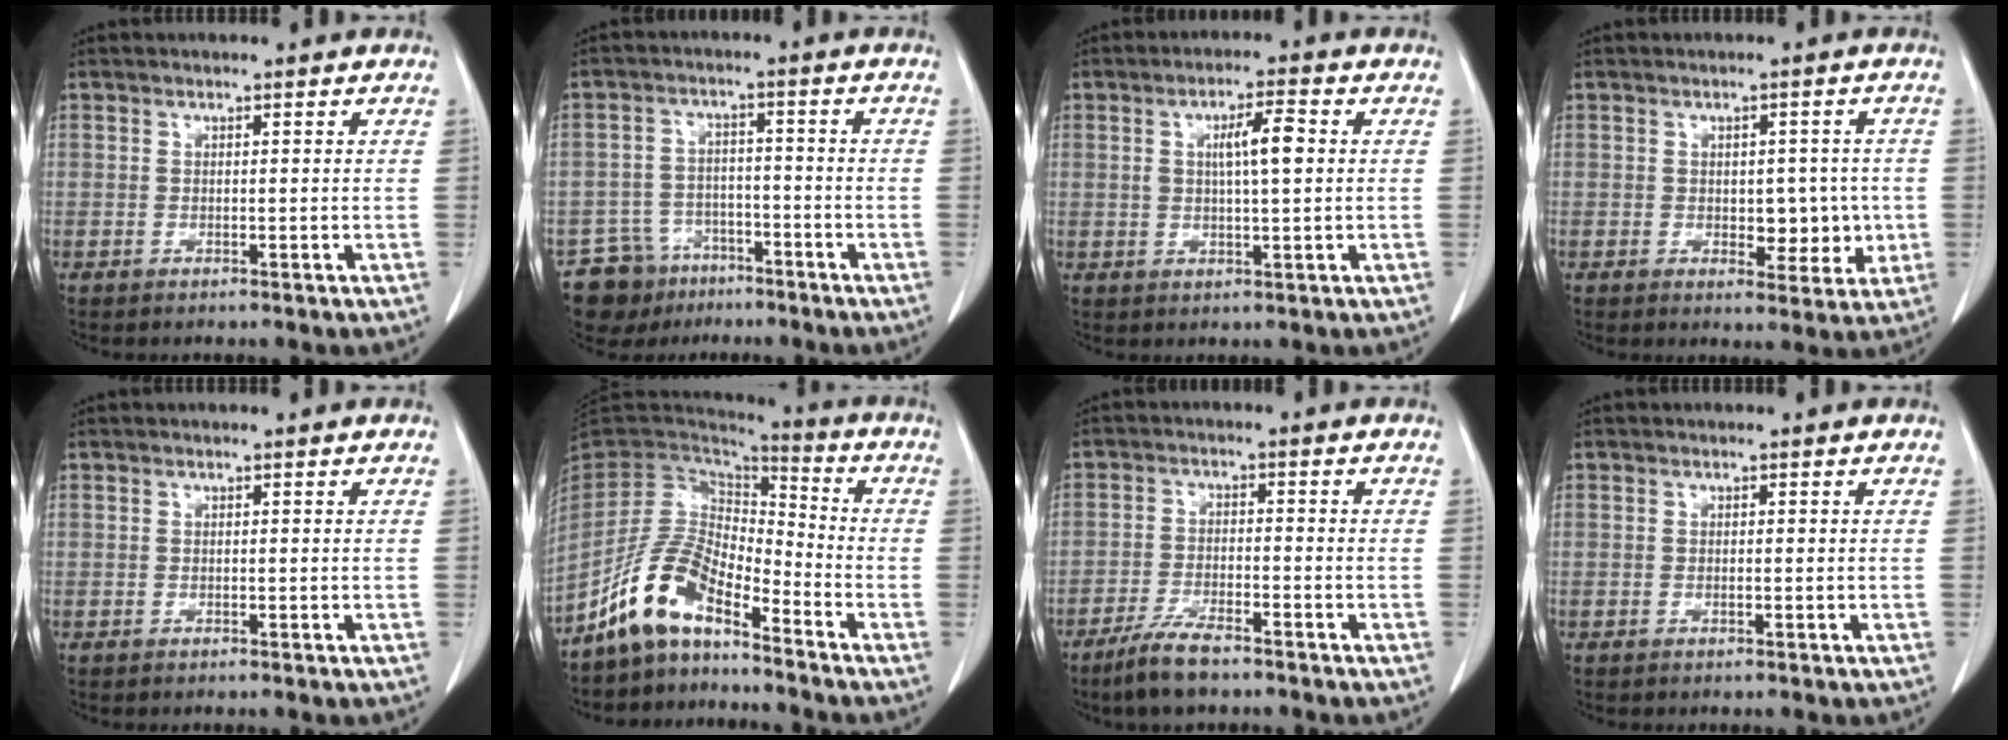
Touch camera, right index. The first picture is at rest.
{"total": 7.5, "force": [-5.2, 5.4, 0.2], "torque": [-0.002, 0.020, -0.082]}
{"total": 5.7, "force": [1.1, 0.9, 5.5], "torque": [-0.095, 0.005, 0.019]}
{"total": 5.6, "force": [-0.4, 3.4, 4.5], "torque": [-0.043, 0.004, 0.004]}
{"total": 0.0}
{"total": 10.5, "force": [-7.7, 3.8, 6.0], "torque": [-0.132, 0.022, -0.152]}
{"total": 6.2, "force": [-4.8, 1.1, 3.7], "torque": [-0.079, -0.012, -0.089]}
{"total": 0.0}